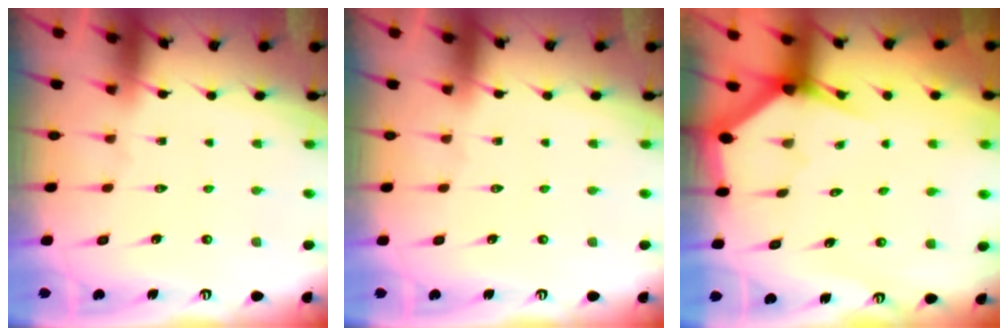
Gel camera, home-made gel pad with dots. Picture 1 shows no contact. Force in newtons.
{"total": 0.0}
{"total": 2.7, "press": 2.7, "slide": 0.2}